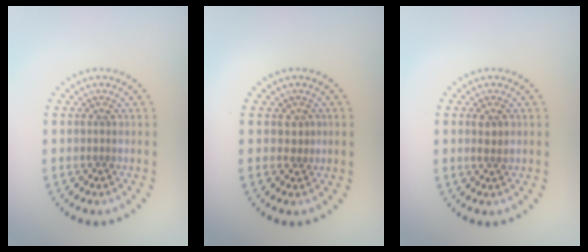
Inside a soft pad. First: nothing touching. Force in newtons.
{"total": 1.0, "press": 0.8, "slide": 0.6}
{"total": 1.3, "press": 1.3, "slide": 0.1}